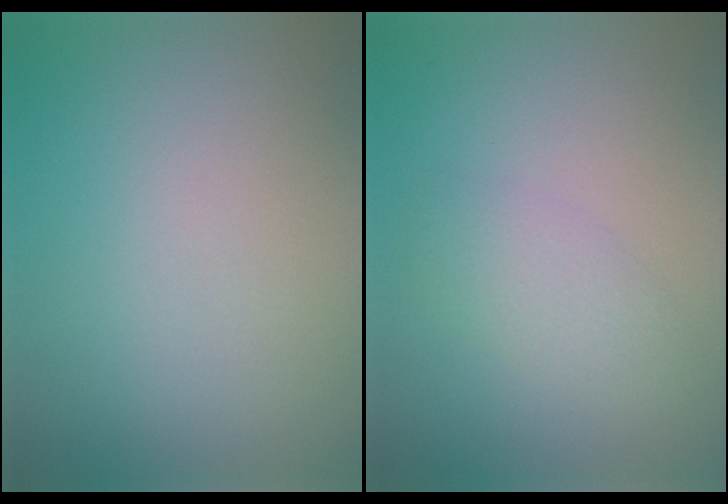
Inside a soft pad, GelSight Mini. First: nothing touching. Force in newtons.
{"total": 2.3, "press": 2.3, "slide": 0.0}